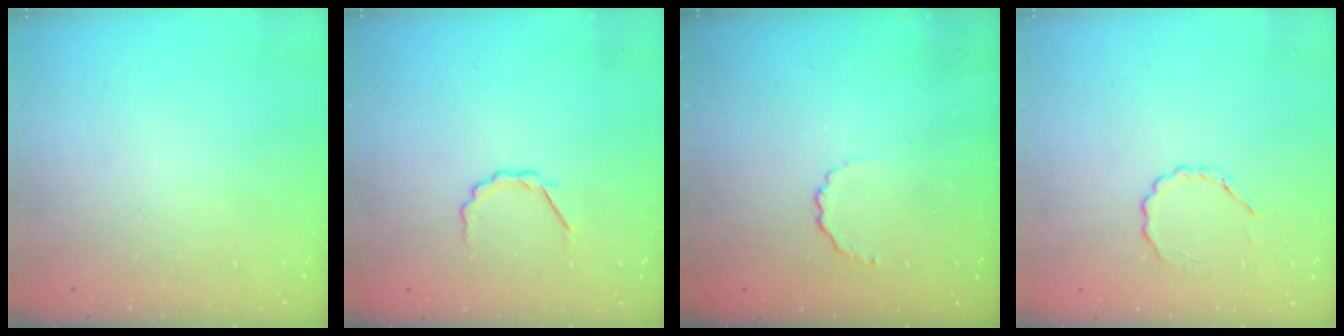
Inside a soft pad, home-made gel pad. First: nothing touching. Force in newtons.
{"total": 3.6, "press": 3.4, "slide": 1.2}
{"total": 3.3, "press": 3.0, "slide": 1.1}
{"total": 3.0, "press": 2.8, "slide": 1.0}